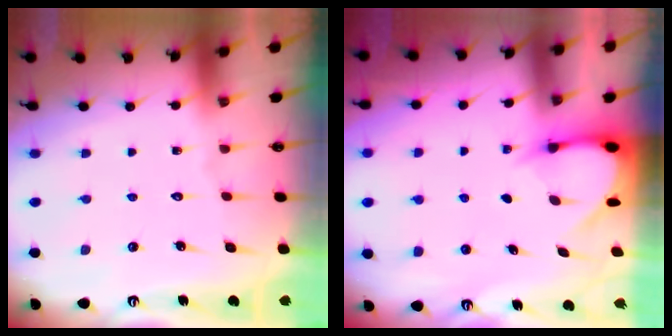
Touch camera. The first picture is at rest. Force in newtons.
{"total": 3.7, "press": 3.7, "slide": 0.2}